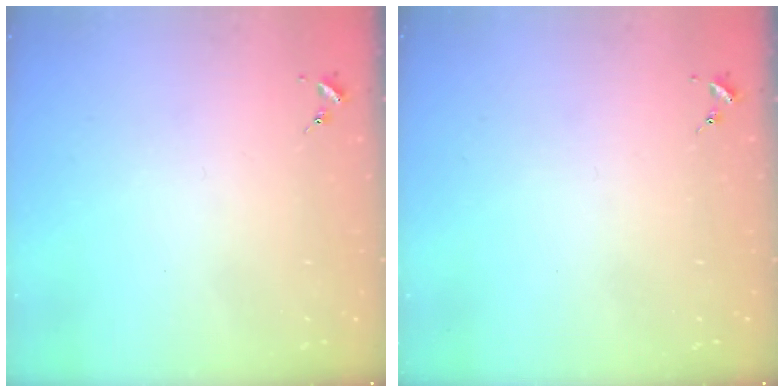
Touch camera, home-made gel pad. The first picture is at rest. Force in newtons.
{"total": 0.0}